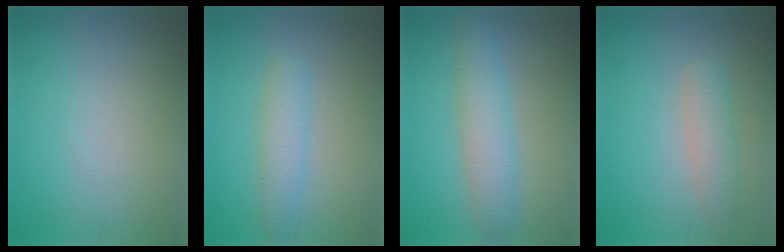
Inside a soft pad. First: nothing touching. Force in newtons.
{"total": 2.8, "press": 2.8, "slide": 0.1}
{"total": 4.0, "press": 4.0, "slide": 0.2}
{"total": 2.6, "press": 2.6, "slide": 0.2}